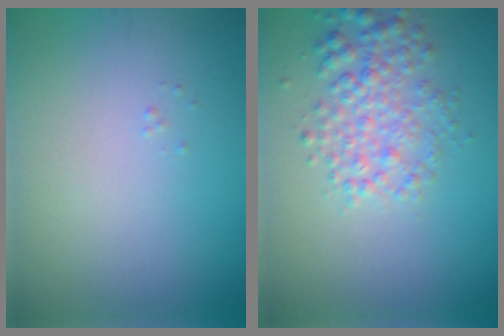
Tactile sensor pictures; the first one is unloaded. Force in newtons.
{"total": 3.6, "press": 3.6, "slide": 0.1}